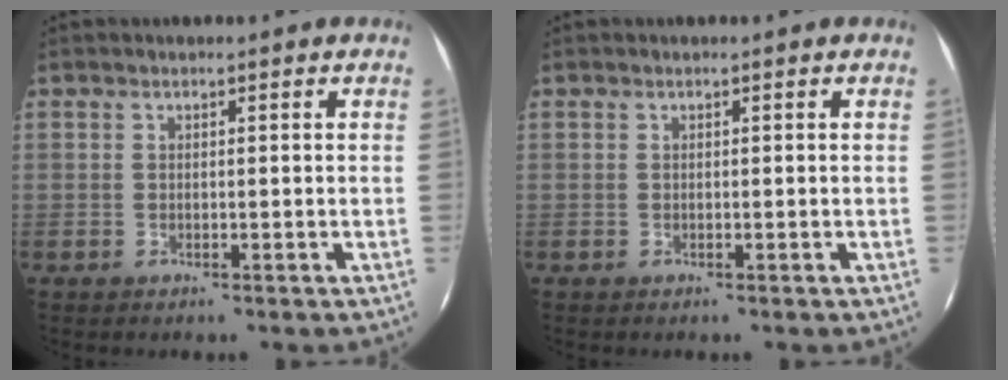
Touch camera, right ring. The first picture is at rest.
{"total": 0.0}